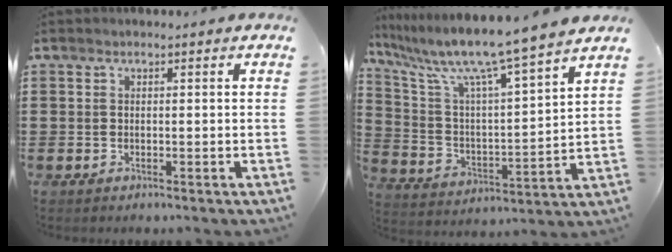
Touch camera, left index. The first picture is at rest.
{"total": 9.5, "force": [7.9, -0.7, 5.1], "torque": [-0.133, -0.064, 0.124]}